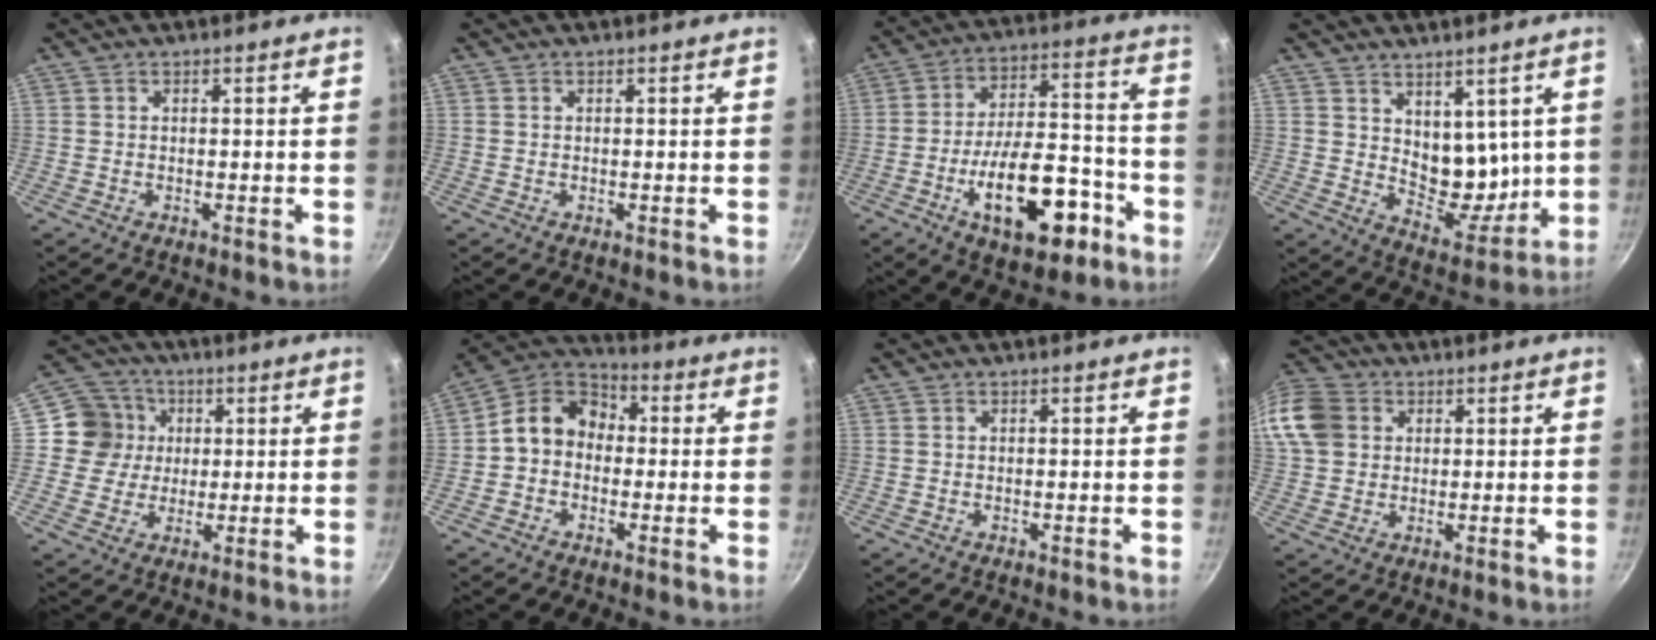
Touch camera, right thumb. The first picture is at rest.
{"total": 0.0}
{"total": 19.5, "force": [-8.3, 9.3, 15.0], "torque": [-0.200, 0.063, -0.117]}
{"total": 9.9, "force": [3.8, 6.3, 6.5], "torque": [-0.067, -0.049, 0.073]}
{"total": 8.7, "force": [1.3, 8.4, 2.0], "torque": [0.003, 0.015, 0.007]}
{"total": 9.6, "force": [-0.4, 7.9, 5.4], "torque": [-0.058, 0.036, -0.034]}
{"total": 0.0}
{"total": 17.3, "force": [4.4, 14.5, 8.3], "torque": [-0.201, 0.034, 0.079]}